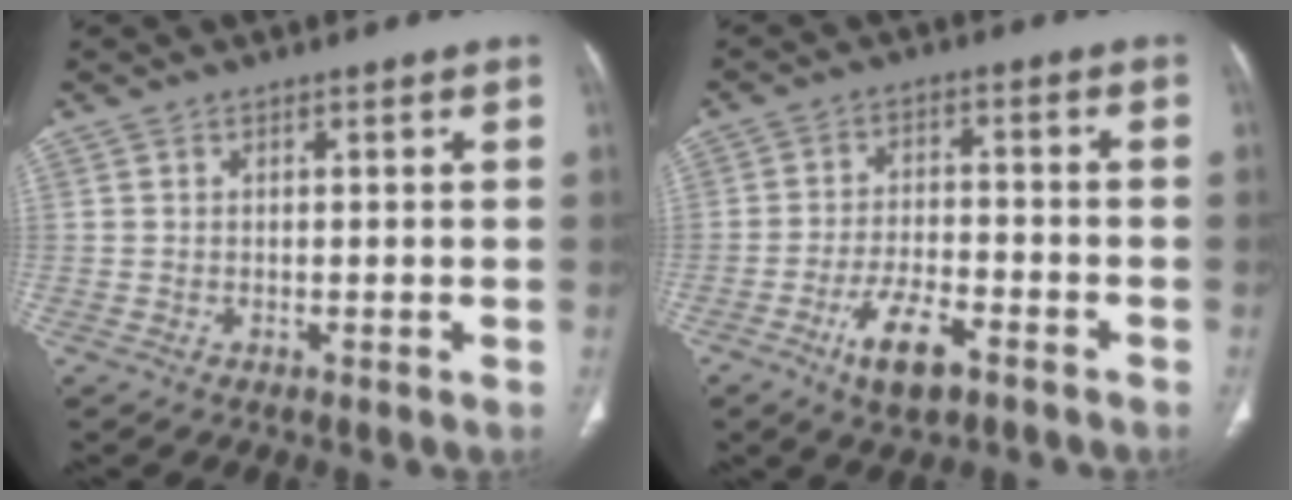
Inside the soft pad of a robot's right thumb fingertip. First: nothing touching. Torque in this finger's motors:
{"motor_torque": [0.82, 0.51, 0.60, -0.40, 0.18]}